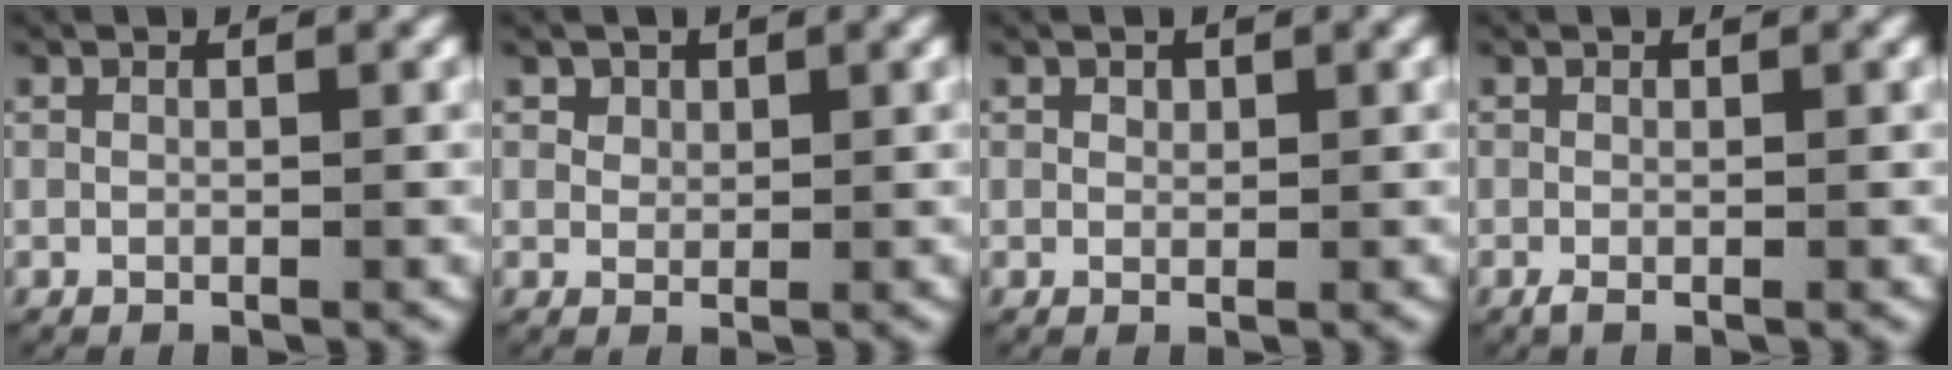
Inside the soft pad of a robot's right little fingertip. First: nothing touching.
{"total": 1.5, "force": [1.0, 1.0, 0.3], "torque": [-0.013, -0.001, 0.023]}
{"total": 0.6, "force": [0.4, 0.5, 0.2], "torque": [-0.008, -0.003, 0.011]}
{"total": 0.7, "force": [-0.5, 0.1, 0.4], "torque": [-0.008, -0.005, -0.009]}